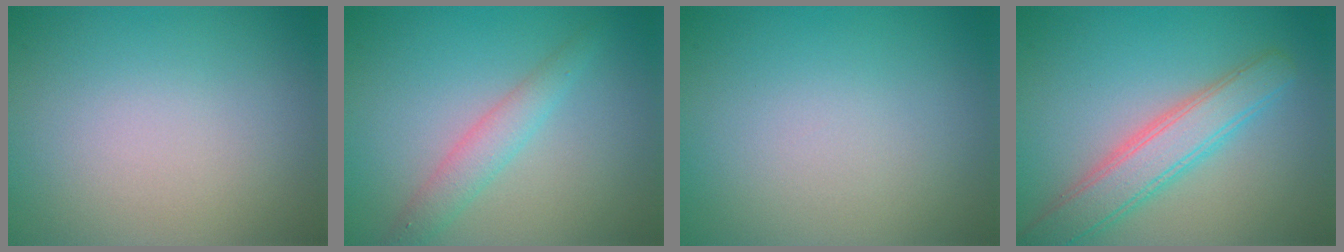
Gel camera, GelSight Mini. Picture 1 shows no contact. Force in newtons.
{"total": 2.3, "press": 2.3, "slide": 0.1}
{"total": 0.0}
{"total": 4.5, "press": 4.5, "slide": 0.2}